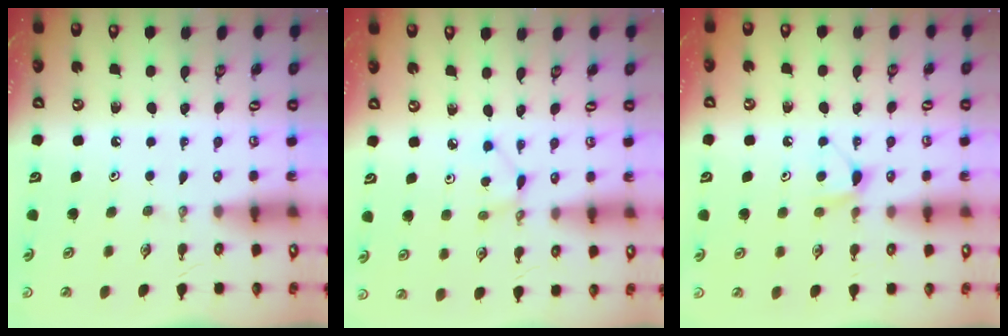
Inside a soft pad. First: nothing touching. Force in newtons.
{"total": 2.2, "press": 2.2, "slide": 0.3}
{"total": 5.7, "press": 5.6, "slide": 0.8}